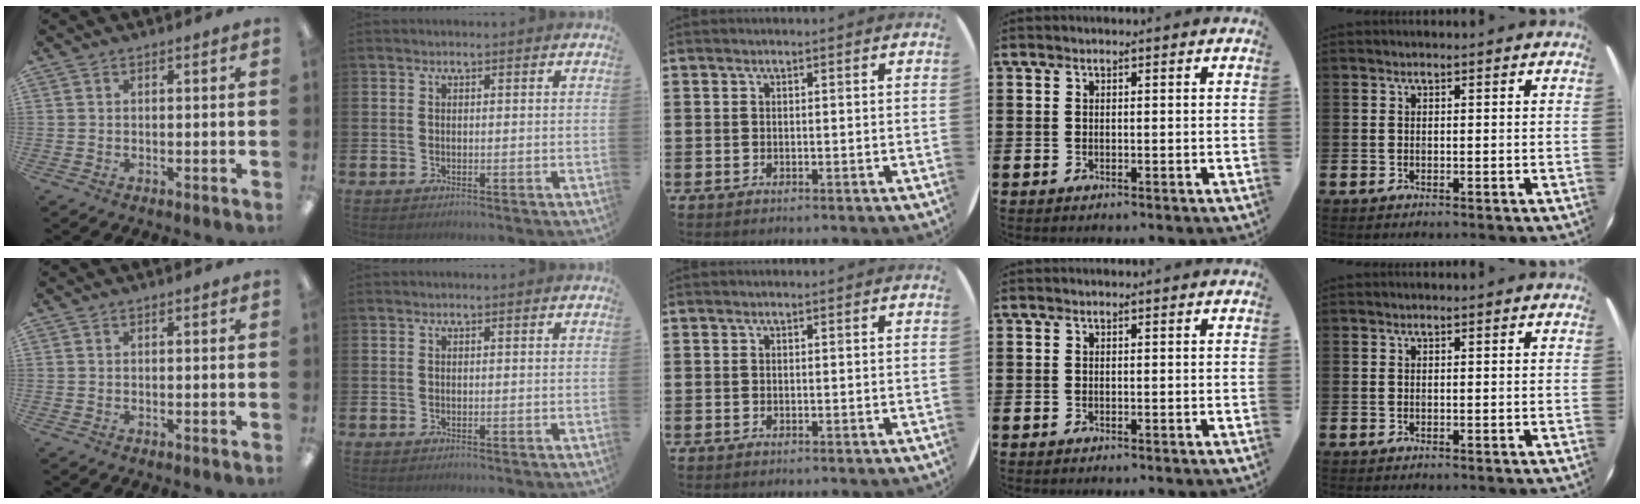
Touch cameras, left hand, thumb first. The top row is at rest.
{}